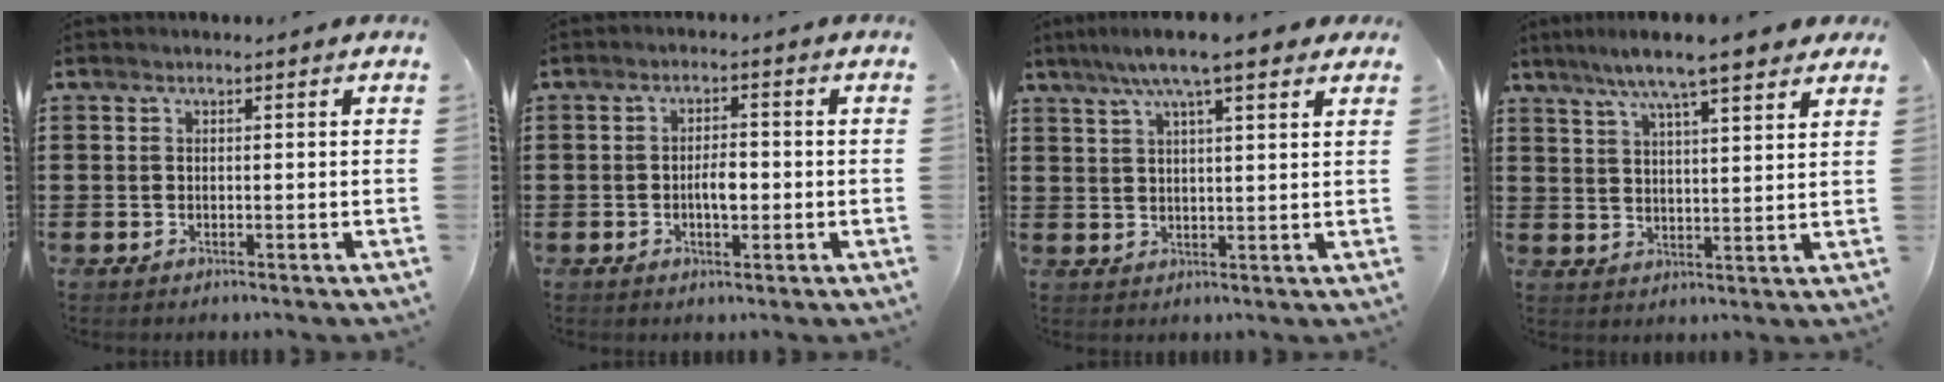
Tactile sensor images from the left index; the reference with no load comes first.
{"total": 3.4, "force": [-0.5, 1.4, 3.0], "torque": [-0.049, 0.002, -0.013]}
{"total": 8.2, "force": [6.1, 1.2, 5.4], "torque": [-0.111, -0.006, 0.106]}
{"total": 8.2, "force": [6.7, 0.8, 4.8], "torque": [-0.112, -0.012, 0.117]}